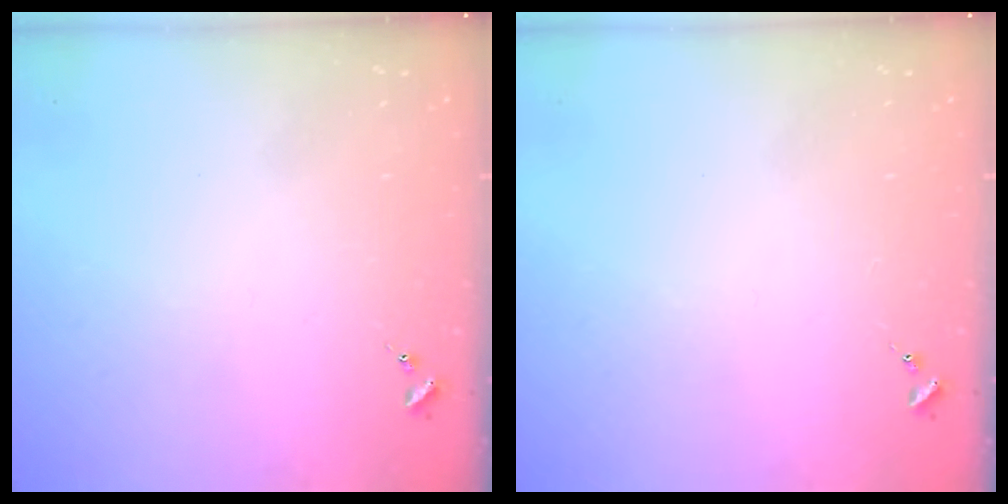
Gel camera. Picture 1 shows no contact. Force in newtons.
{"total": 0.0}